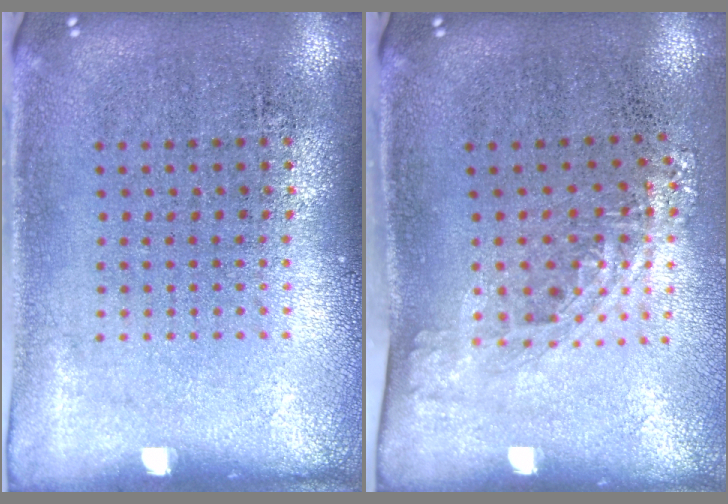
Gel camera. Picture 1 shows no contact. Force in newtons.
{"total": 1.4, "press": 1.0, "slide": 0.9}